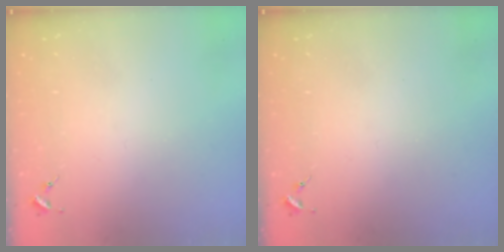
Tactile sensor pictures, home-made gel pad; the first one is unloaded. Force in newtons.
{"total": 0.0}